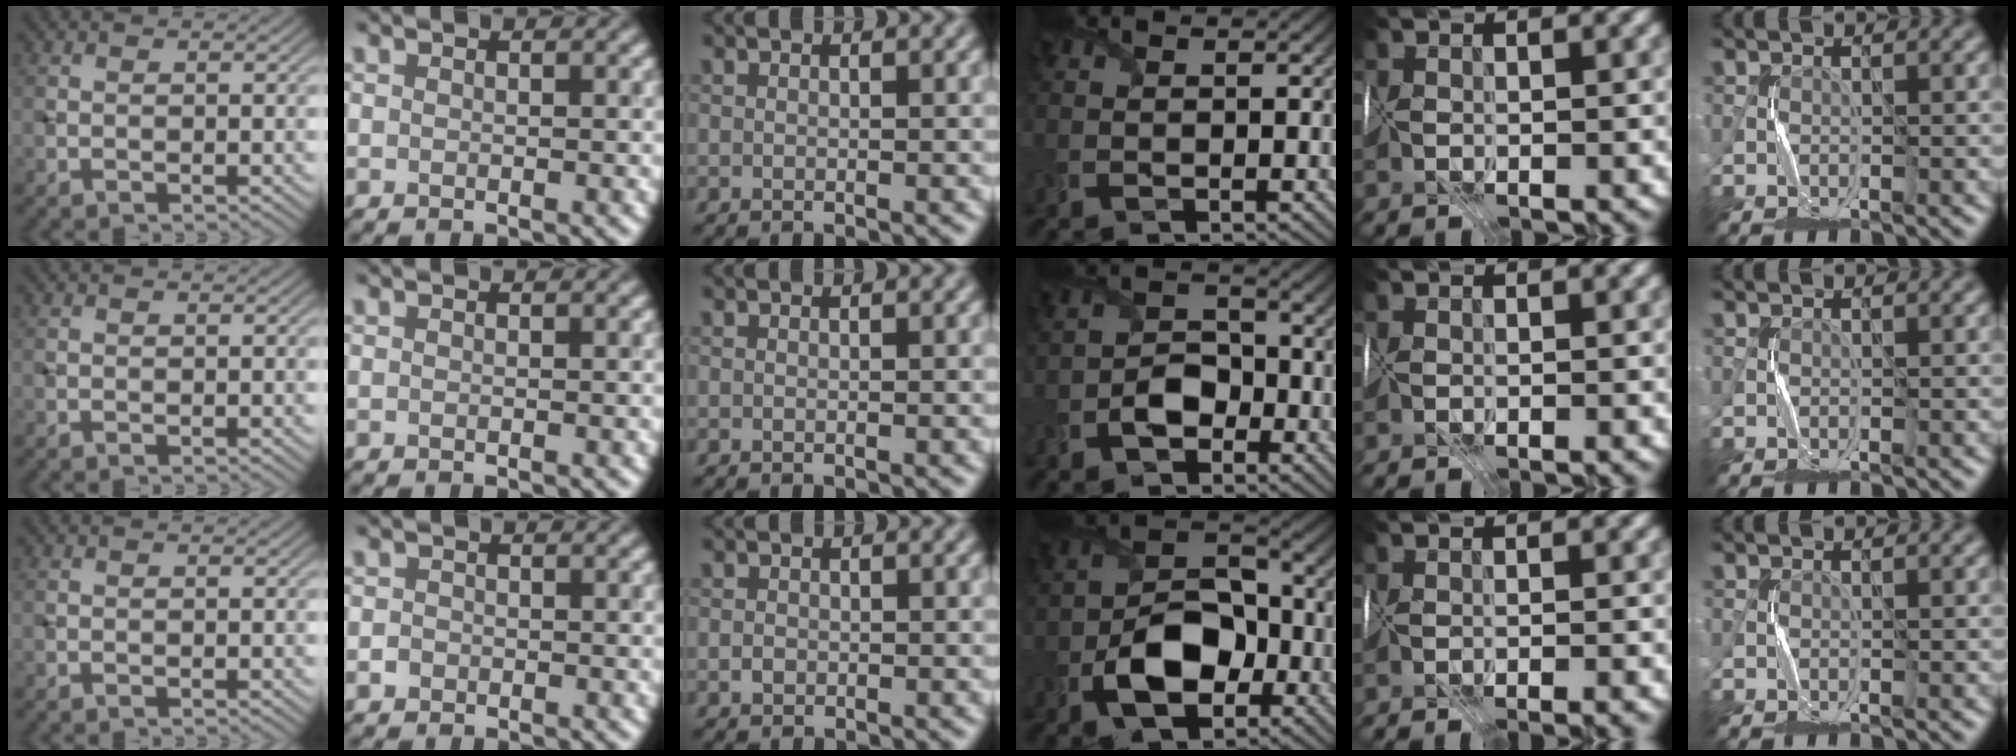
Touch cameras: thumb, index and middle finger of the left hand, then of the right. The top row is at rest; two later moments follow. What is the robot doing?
{"motion": "fold", "object": "tissue"}